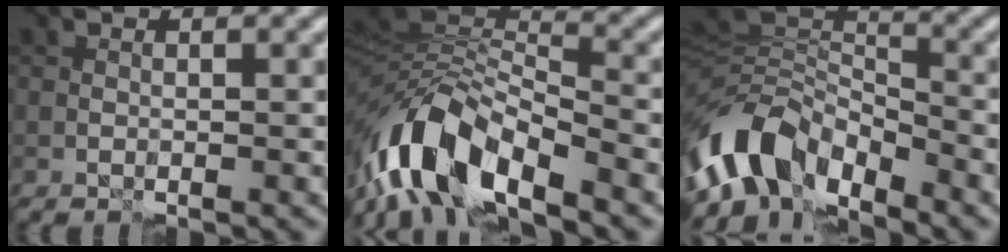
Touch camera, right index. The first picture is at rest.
{"total": 10.4, "force": [-6.0, 4.5, 7.1], "torque": [-0.122, 0.001, -0.112]}
{"total": 8.0, "force": [-5.0, 4.5, 4.5], "torque": [-0.070, -0.005, -0.098]}